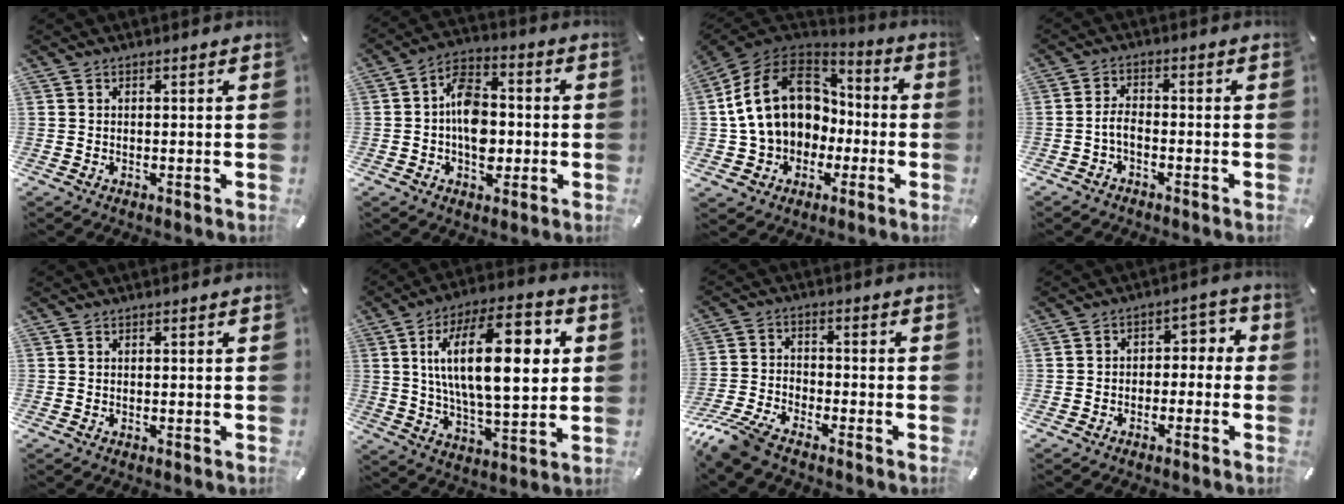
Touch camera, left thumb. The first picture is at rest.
{"total": 10.9, "force": [-1.5, 7.6, 7.8], "torque": [-0.135, 0.016, -0.023]}
{"total": 19.1, "force": [0.9, 15.7, 10.9], "torque": [-0.220, 0.016, 0.022]}
{"total": 3.6, "force": [-1.8, 1.8, 2.6], "torque": [-0.058, 0.008, -0.037]}
{"total": 0.0}
{"total": 23.5, "force": [5.3, 10.4, 20.4], "torque": [-0.350, 0.004, 0.076]}
{"total": 9.1, "force": [-7.8, 2.6, 4.0], "torque": [-0.092, 0.027, -0.154]}
{"total": 4.7, "force": [-2.6, 3.4, 1.8], "torque": [-0.022, 0.026, -0.055]}